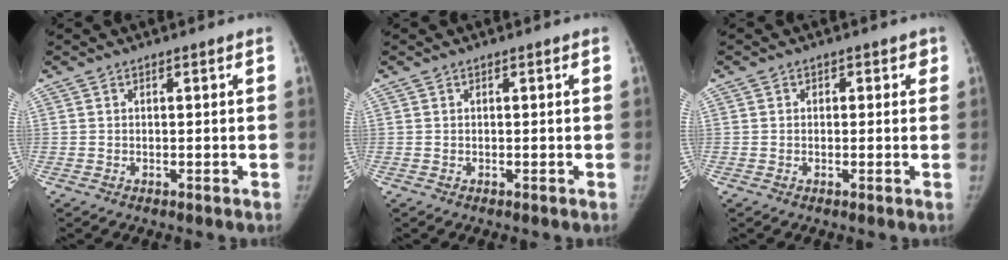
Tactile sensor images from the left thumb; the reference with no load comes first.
{"total": 0.0}
{"total": 1.8, "force": [0.5, 1.6, 0.4], "torque": [0.019, 0.002, -0.003]}